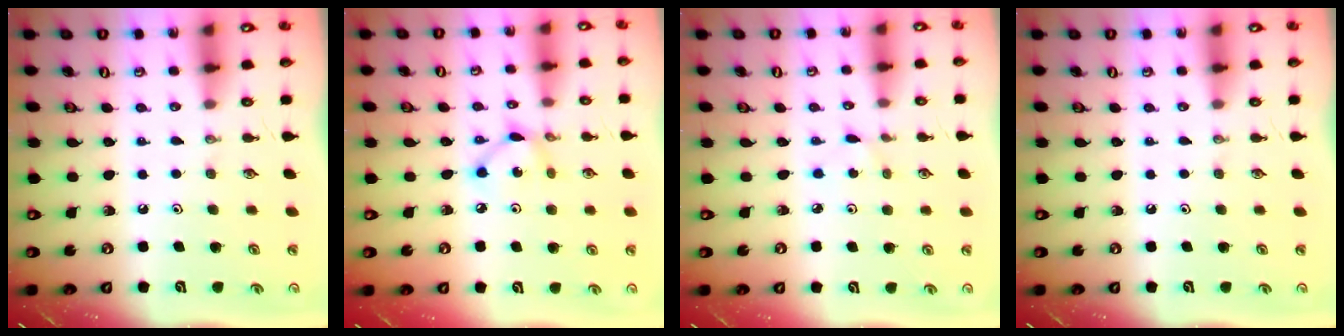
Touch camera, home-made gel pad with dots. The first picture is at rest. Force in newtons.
{"total": 4.9, "press": 4.9, "slide": 0.2}
{"total": 1.0, "press": 1.0, "slide": 0.1}
{"total": 0.0}